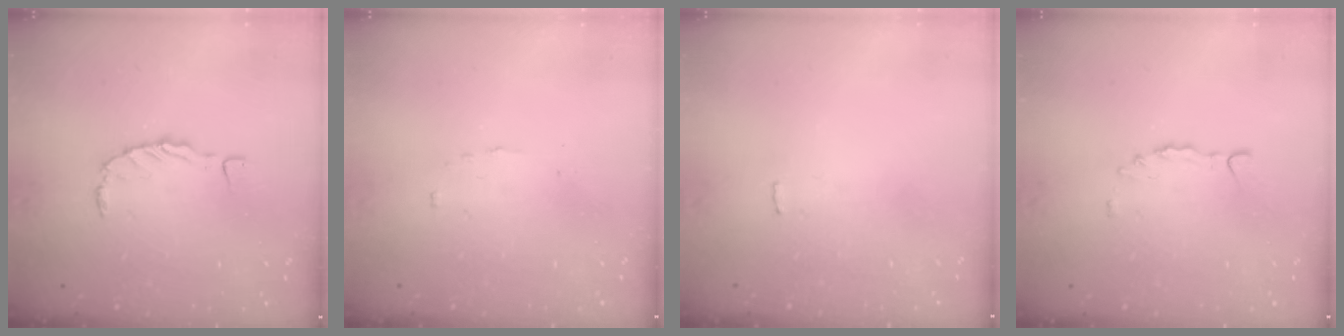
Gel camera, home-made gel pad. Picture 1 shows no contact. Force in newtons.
{"total": 2.0, "press": 2.0, "slide": 0.3}
{"total": 0.5, "press": 0.4, "slide": 0.3}
{"total": 3.0, "press": 2.9, "slide": 0.7}